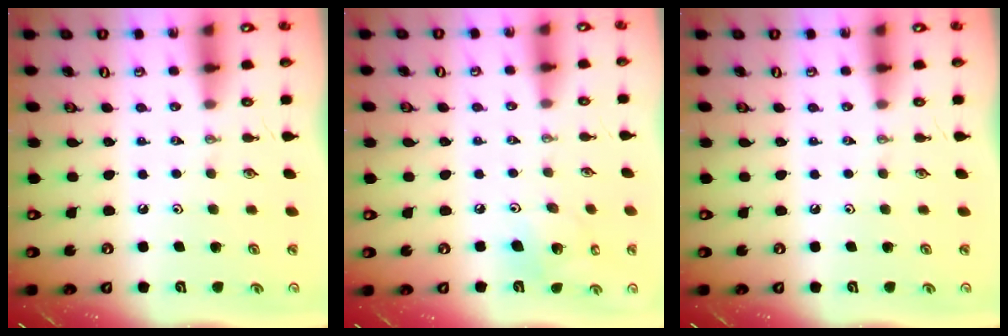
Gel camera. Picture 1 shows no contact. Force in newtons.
{"total": 9.3, "press": 9.2, "slide": 1.6}
{"total": 0.0}